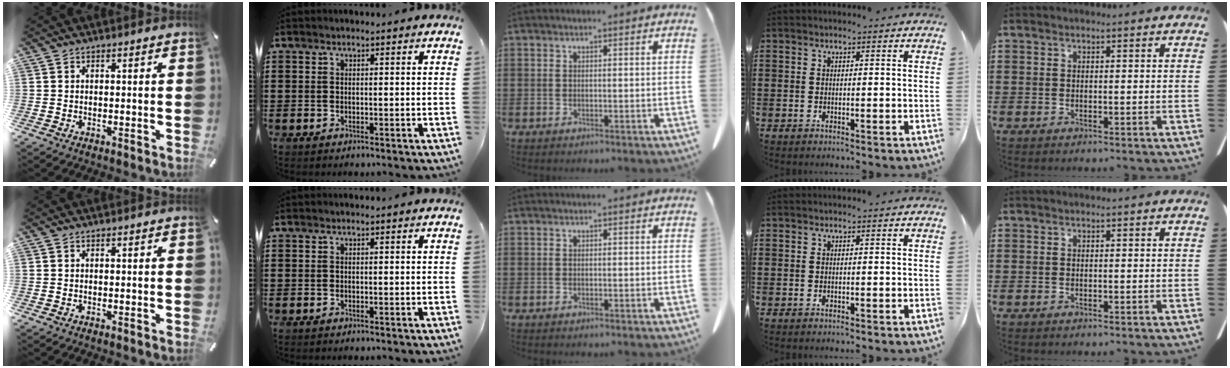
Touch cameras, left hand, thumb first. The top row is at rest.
{}